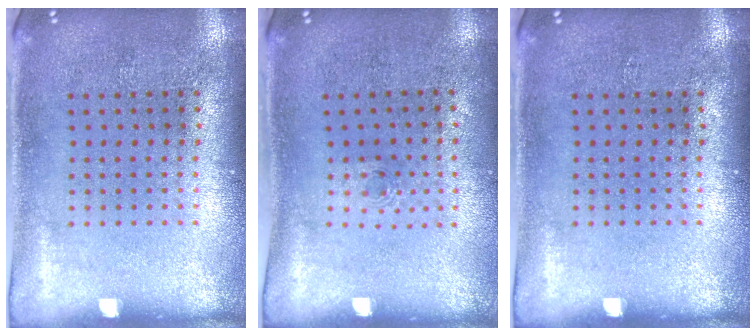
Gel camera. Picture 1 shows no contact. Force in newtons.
{"total": 0.6, "press": 0.3, "slide": 0.5}
{"total": 0.0}